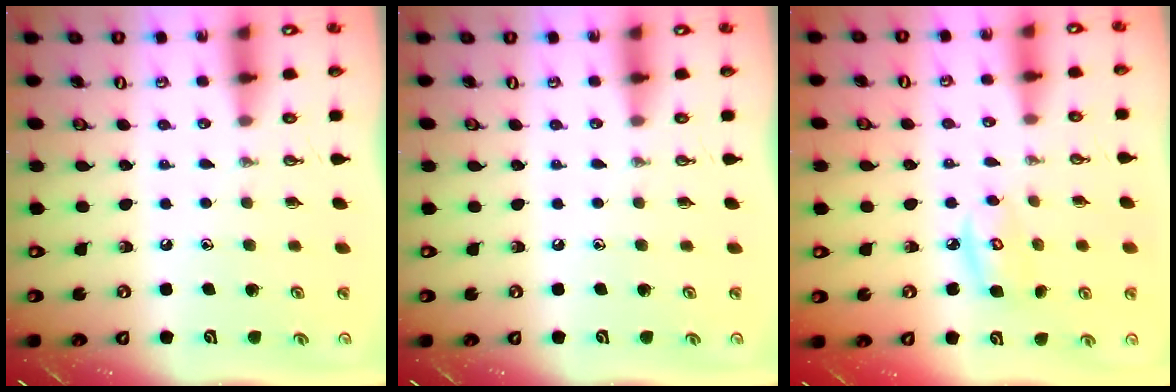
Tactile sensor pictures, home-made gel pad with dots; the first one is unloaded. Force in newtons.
{"total": 0.0}
{"total": 5.4, "press": 5.4, "slide": 0.3}